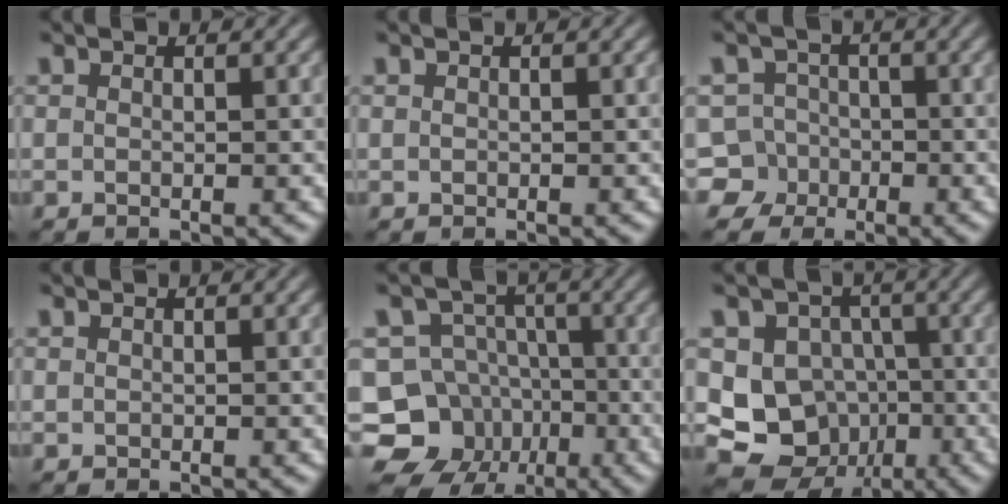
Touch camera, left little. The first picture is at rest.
{"total": 0.0}
{"total": 7.3, "force": [-3.4, 6.4, 1.1], "torque": [-0.013, 0.005, -0.083]}
{"total": 0.0}
{"total": 11.0, "force": [-5.4, 9.2, 2.9], "torque": [-0.056, -0.010, -0.104]}
{"total": 8.4, "force": [-1.9, 7.4, 3.5], "torque": [-0.043, -0.011, -0.048]}